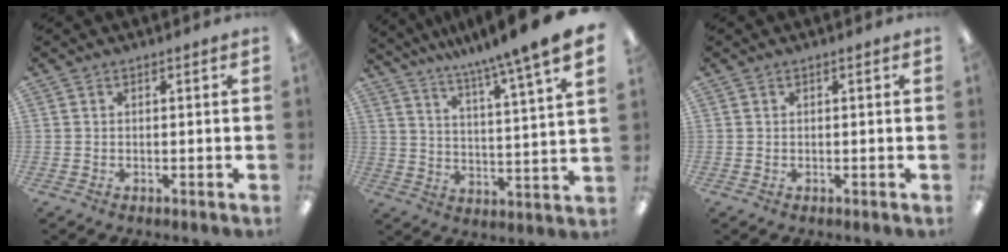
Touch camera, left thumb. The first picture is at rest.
{"total": 10.2, "force": [9.1, -0.9, 4.6], "torque": [-0.089, -0.079, 0.145]}
{"total": 0.0}